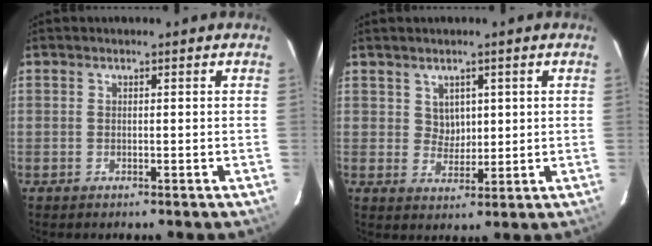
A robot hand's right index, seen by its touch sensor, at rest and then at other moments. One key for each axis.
{"total": 3.5, "fx": 1.5, "fy": 3.0, "fz": 1.2, "tx": -0.015, "ty": 0.004, "tz": 0.032}